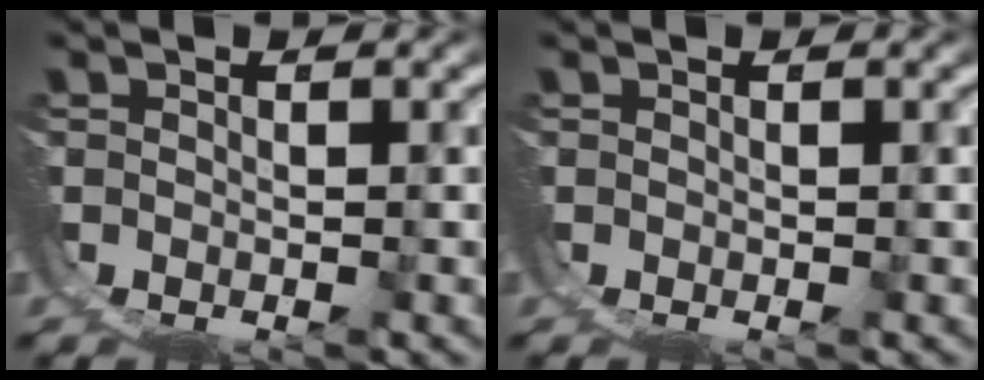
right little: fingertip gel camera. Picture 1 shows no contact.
{"total": 0.0}